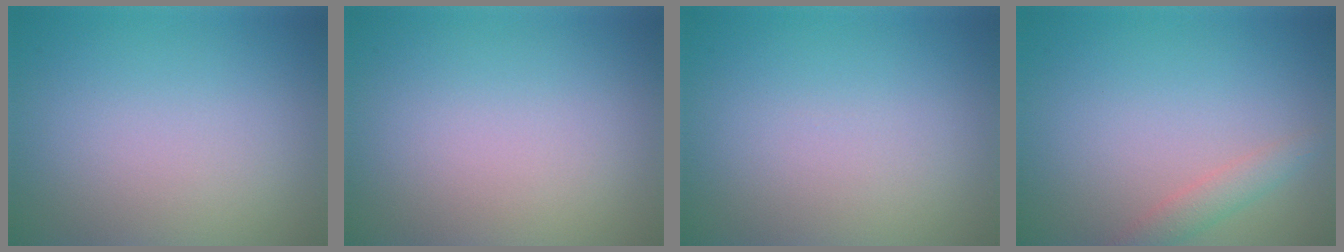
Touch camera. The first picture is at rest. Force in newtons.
{"total": 0.0}
{"total": 0.0}
{"total": 1.9, "press": 1.9, "slide": 0.0}